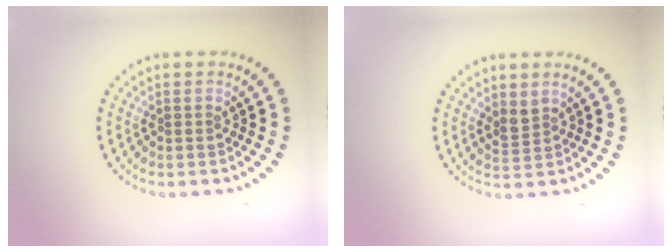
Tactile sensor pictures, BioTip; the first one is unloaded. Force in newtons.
{"total": 1.4, "press": 1.1, "slide": 1.0}